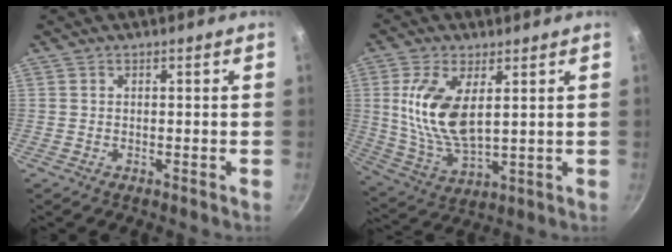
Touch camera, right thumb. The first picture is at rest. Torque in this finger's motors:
{"motor_torque": [0.24, 0.69, 1.34, 0.15, 0.16]}